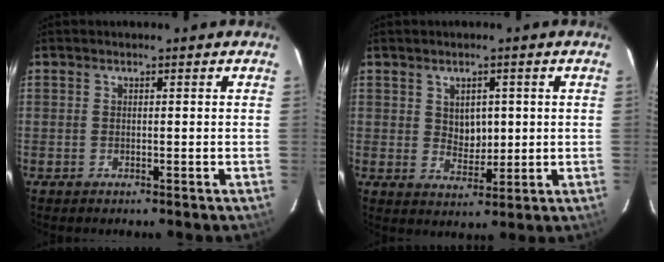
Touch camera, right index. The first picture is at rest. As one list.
[{"total": 4.8, "force": [1.0, 3.5, 3.0], "torque": [-0.044, 0.001, 0.025]}]